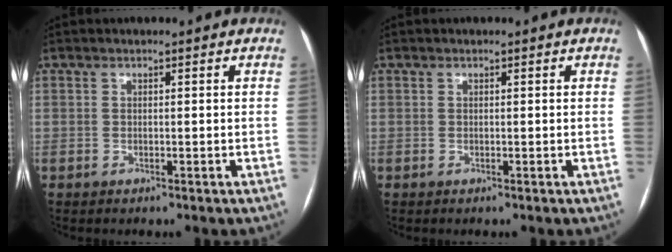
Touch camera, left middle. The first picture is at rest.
{"total": 0.0}